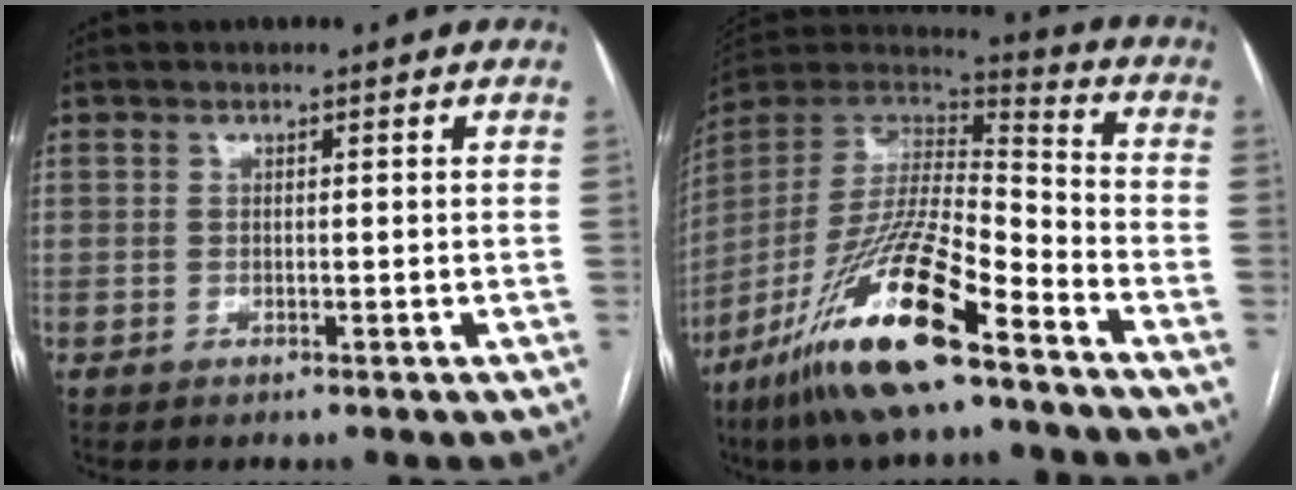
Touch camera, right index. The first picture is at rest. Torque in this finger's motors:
{"motor_torque": [0.35, -0.78, 0.35, 0.09]}